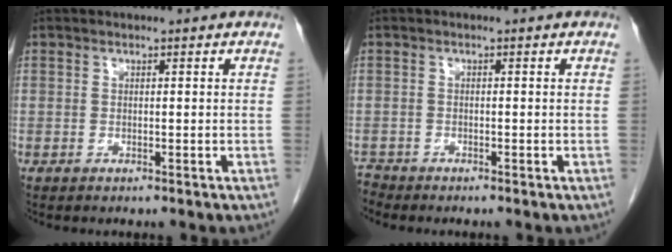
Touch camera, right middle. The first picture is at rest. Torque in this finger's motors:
{"motor_torque": [-0.02, -0.20, -0.08, -0.03]}